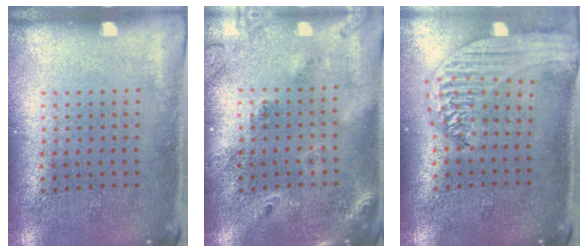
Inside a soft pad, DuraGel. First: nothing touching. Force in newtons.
{"total": 1.7, "press": 1.6, "slide": 0.8}
{"total": 2.2, "press": 2.0, "slide": 0.9}